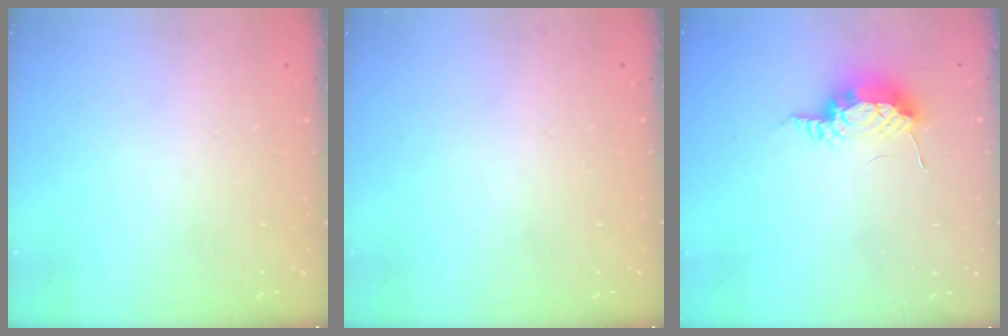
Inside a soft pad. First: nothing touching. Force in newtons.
{"total": 0.0}
{"total": 16.0, "press": 11.0, "slide": 11.6}